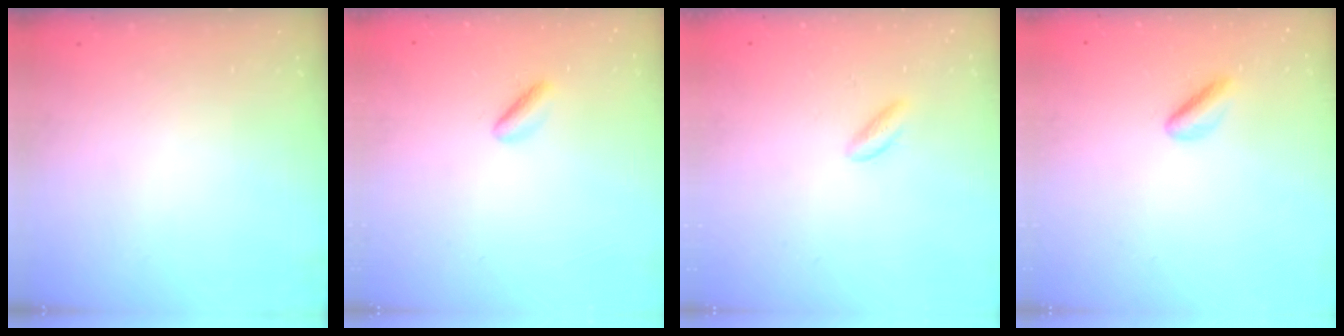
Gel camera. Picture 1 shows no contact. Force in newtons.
{"total": 2.5, "press": 2.3, "slide": 1.1}
{"total": 2.3, "press": 2.2, "slide": 0.9}
{"total": 3.2, "press": 3.1, "slide": 1.0}